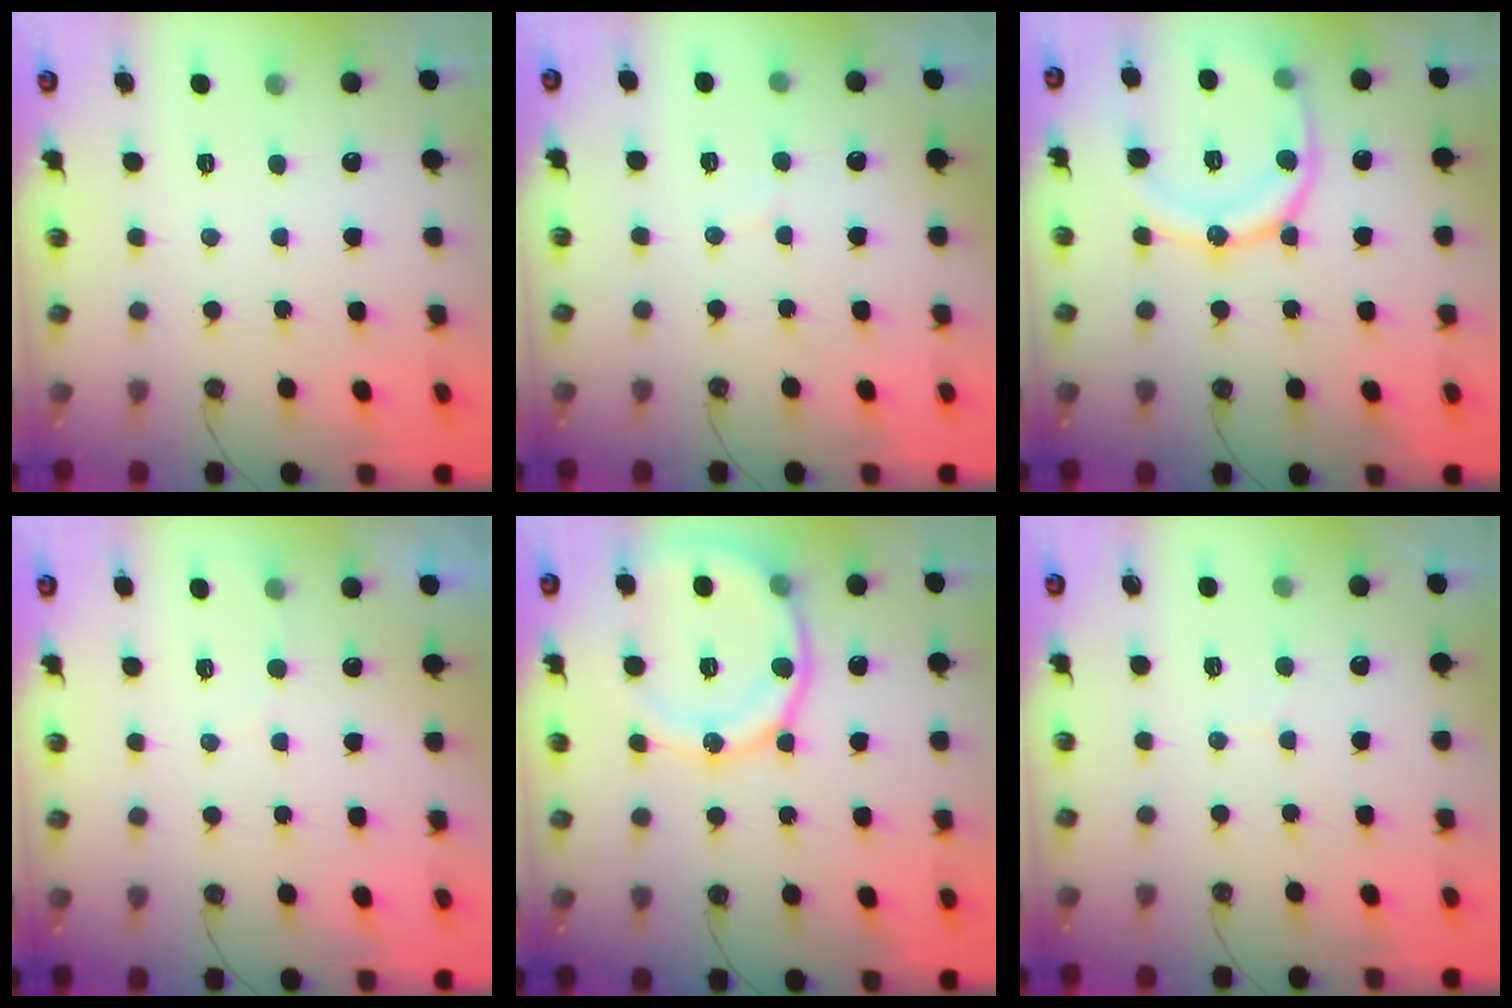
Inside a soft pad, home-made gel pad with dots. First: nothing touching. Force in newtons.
{"total": 2.8, "press": 2.8, "slide": 0.3}
{"total": 16.7, "press": 16.6, "slide": 1.8}
{"total": 2.6, "press": 2.6, "slide": 0.3}
{"total": 15.6, "press": 15.5, "slide": 1.8}
{"total": 4.2, "press": 4.1, "slide": 0.6}